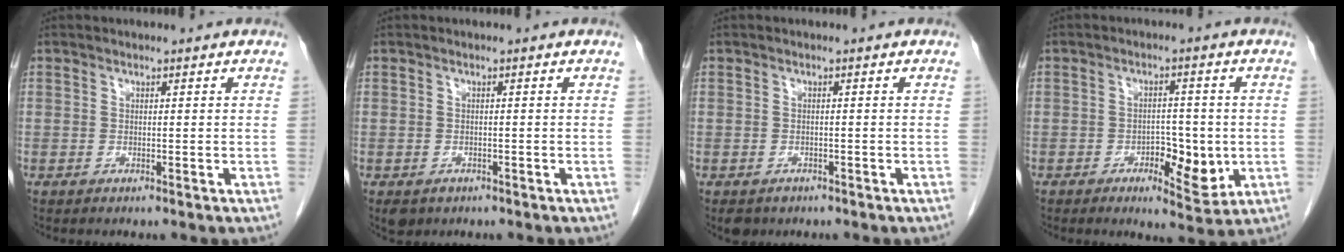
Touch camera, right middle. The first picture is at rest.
{"total": 2.5, "force": [-1.5, 1.8, 0.8], "torque": [-0.013, -0.001, -0.017]}
{"total": 2.5, "force": [-1.7, 1.7, 0.6], "torque": [-0.011, -0.001, -0.022]}
{"total": 6.4, "force": [-1.7, 2.9, 5.5], "torque": [-0.075, -0.002, -0.016]}